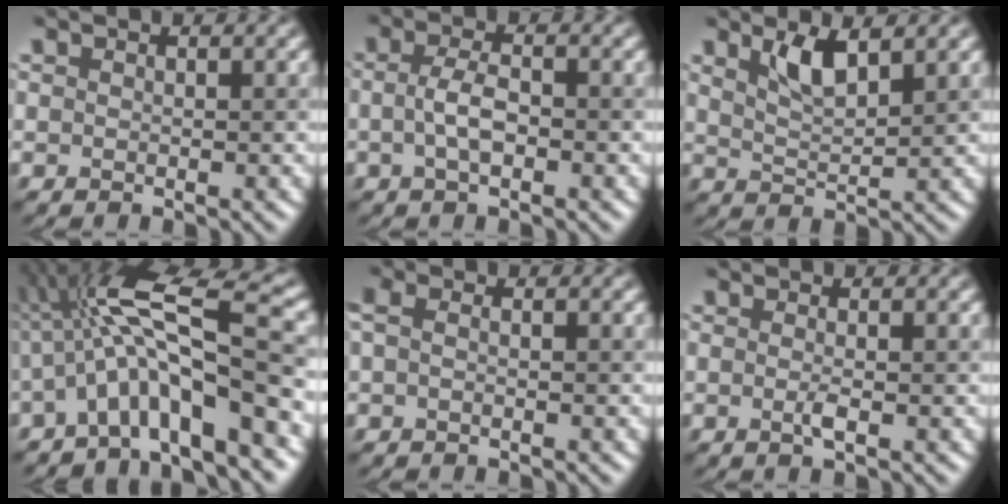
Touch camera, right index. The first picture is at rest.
{"total": 2.5, "force": [-0.6, 0.9, 2.3], "torque": [-0.048, 0.003, -0.014]}
{"total": 2.9, "force": [1.9, 0.7, 2.1], "torque": [-0.041, -0.003, 0.039]}
{"total": 10.4, "force": [-1.6, 2.4, 10.0], "torque": [-0.160, 0.026, -0.034]}
{"total": 1.2, "force": [-0.1, 0.5, 1.0], "torque": [-0.023, 0.001, -0.013]}
{"total": 1.0, "force": [-0.3, 0.1, 0.9], "torque": [-0.020, -0.003, -0.008]}